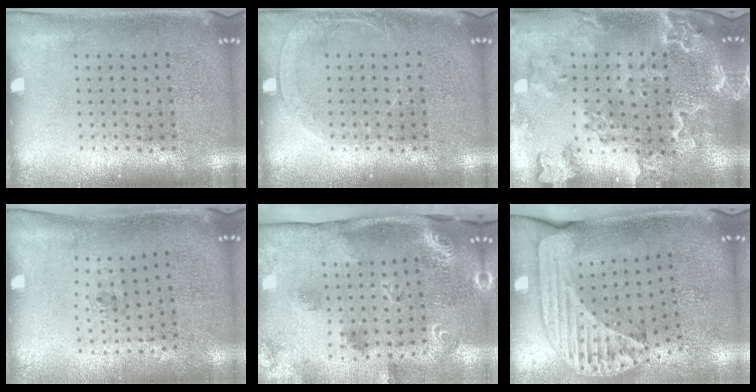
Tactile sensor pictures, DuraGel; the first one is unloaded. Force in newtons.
{"total": 1.3, "press": 1.3, "slide": 0.2}
{"total": 2.2, "press": 2.1, "slide": 0.4}
{"total": 0.7, "press": 0.3, "slide": 0.6}
{"total": 2.1, "press": 1.8, "slide": 1.1}
{"total": 2.5, "press": 1.8, "slide": 1.8}